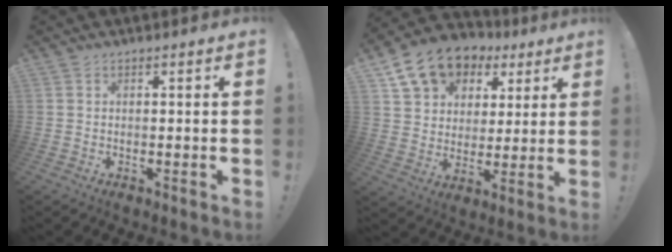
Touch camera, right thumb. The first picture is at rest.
{"total": 14.1, "force": [8.3, 9.9, 5.7], "torque": [-0.089, -0.047, 0.160]}